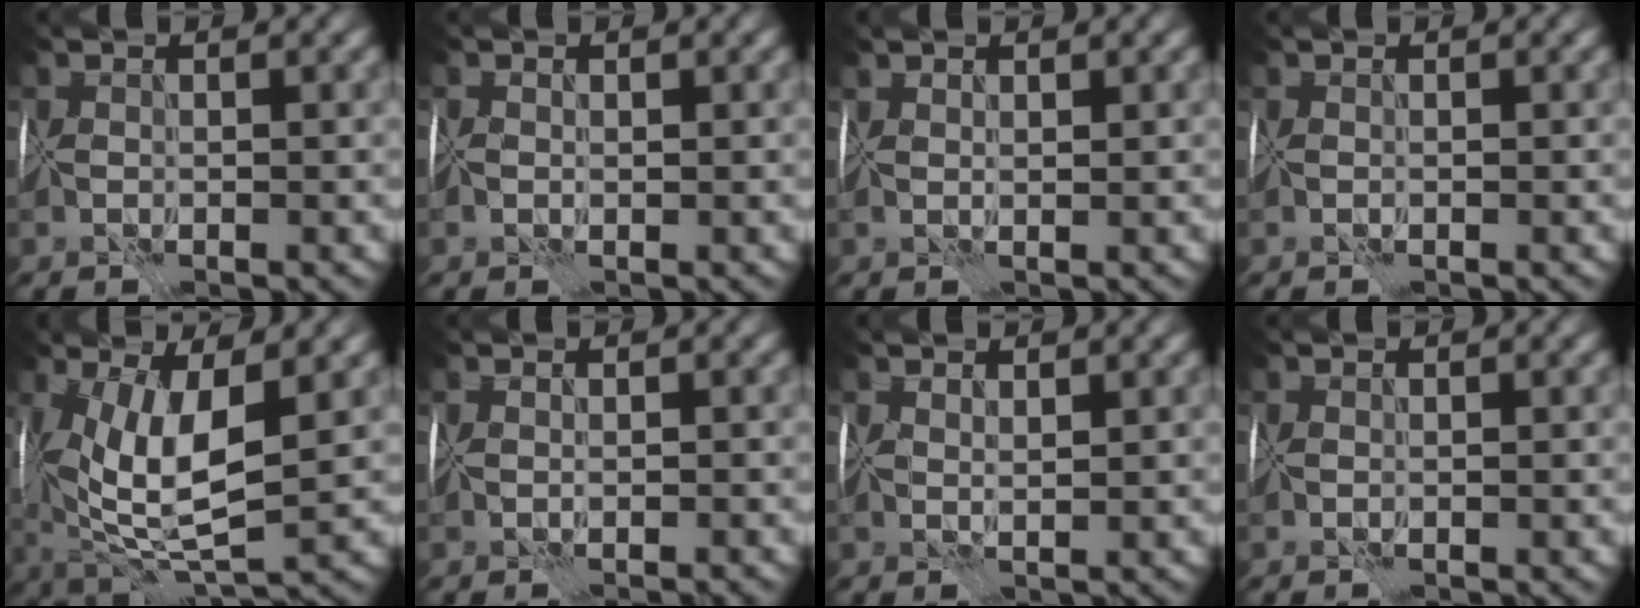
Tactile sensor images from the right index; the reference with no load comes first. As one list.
[{"total": 1.0, "force": [0.6, -0.4, -0.7], "torque": [0.018, 0.007, 0.011]}, {"total": 1.6, "force": [1.5, -0.4, -0.4], "torque": [0.007, 0.013, 0.032]}, {"total": 0.0}, {"total": 7.7, "force": [1.8, 2.3, 7.1], "torque": [-0.143, -0.001, 0.039]}, {"total": 0.9, "force": [-0.2, -0.7, -0.4], "torque": [0.012, 0.002, 0.000]}, {"total": 1.7, "force": [1.6, -0.7, -0.3], "torque": [0.007, 0.006, 0.037]}, {"total": 0.0}]